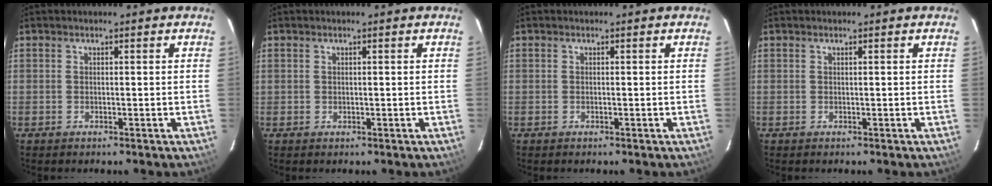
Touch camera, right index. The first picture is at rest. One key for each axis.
{"total": 0.0}
{"total": 0.0}
{"total": 0.0}